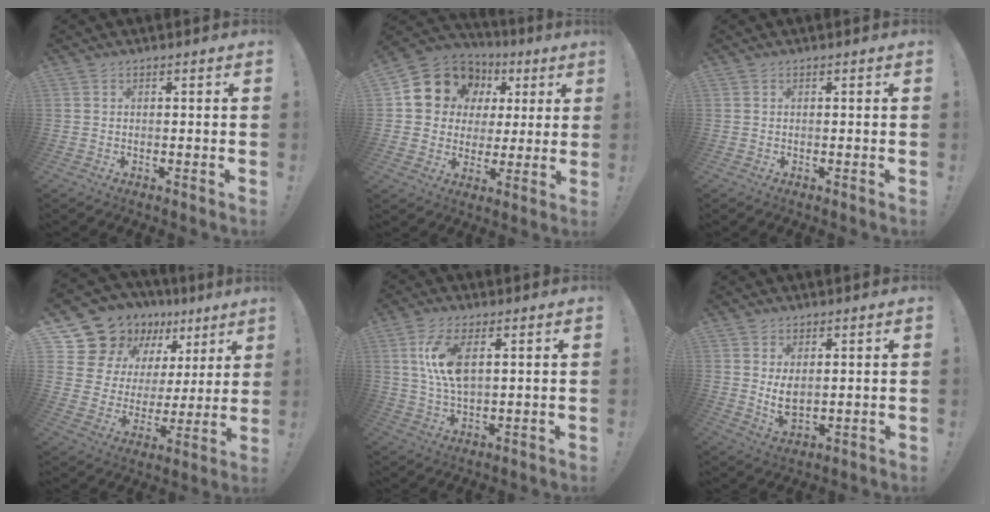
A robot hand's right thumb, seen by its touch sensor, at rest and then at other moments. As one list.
[{"total": 13.5, "force": [6.6, 11.1, 4.1], "torque": [-0.064, -0.034, 0.139]}, {"total": 0.0}, {"total": 16.7, "force": [13.7, 8.4, 4.7], "torque": [-0.084, -0.110, 0.268]}, {"total": 9.7, "force": [2.9, 4.0, 8.4], "torque": [-0.167, -0.012, 0.047]}, {"total": 5.9, "force": [1.7, 3.7, 4.4], "torque": [-0.065, -0.015, 0.032]}]